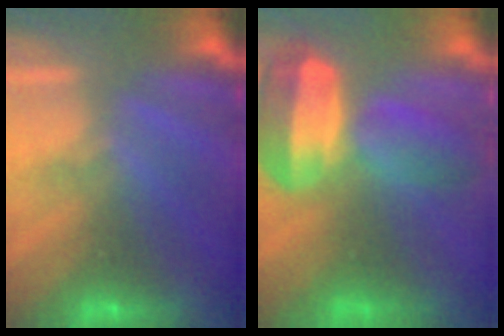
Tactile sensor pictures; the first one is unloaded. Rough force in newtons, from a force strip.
{"total": 7.0}